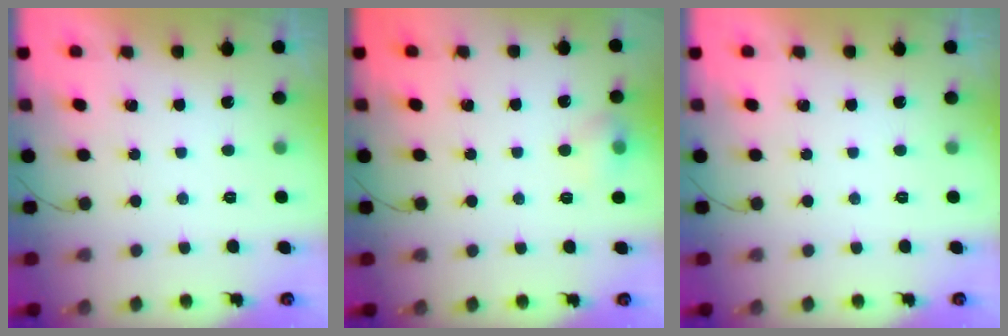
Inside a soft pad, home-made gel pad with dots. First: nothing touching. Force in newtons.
{"total": 6.2, "press": 6.1, "slide": 1.3}
{"total": 0.0}